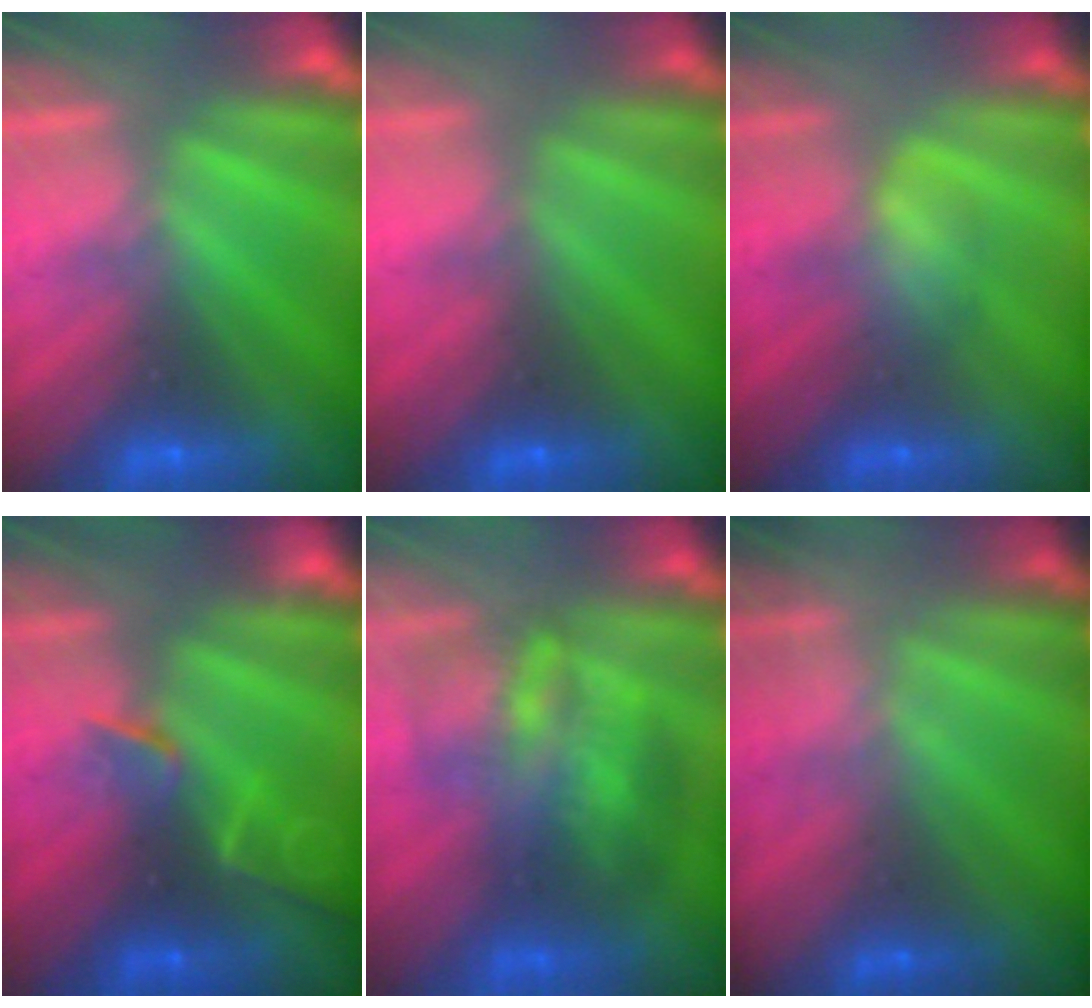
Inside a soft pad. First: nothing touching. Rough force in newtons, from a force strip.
{"total": 3.9}
{"total": 2.8}
{"total": 2.1}
{"total": 3.6}
{"total": 1.7}